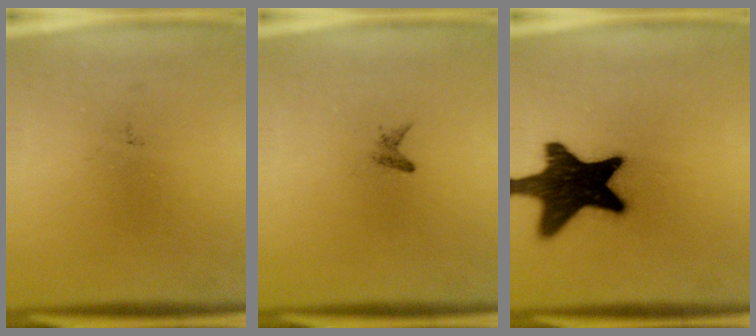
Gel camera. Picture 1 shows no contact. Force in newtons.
{"total": 0.9}
{"total": 19.6}